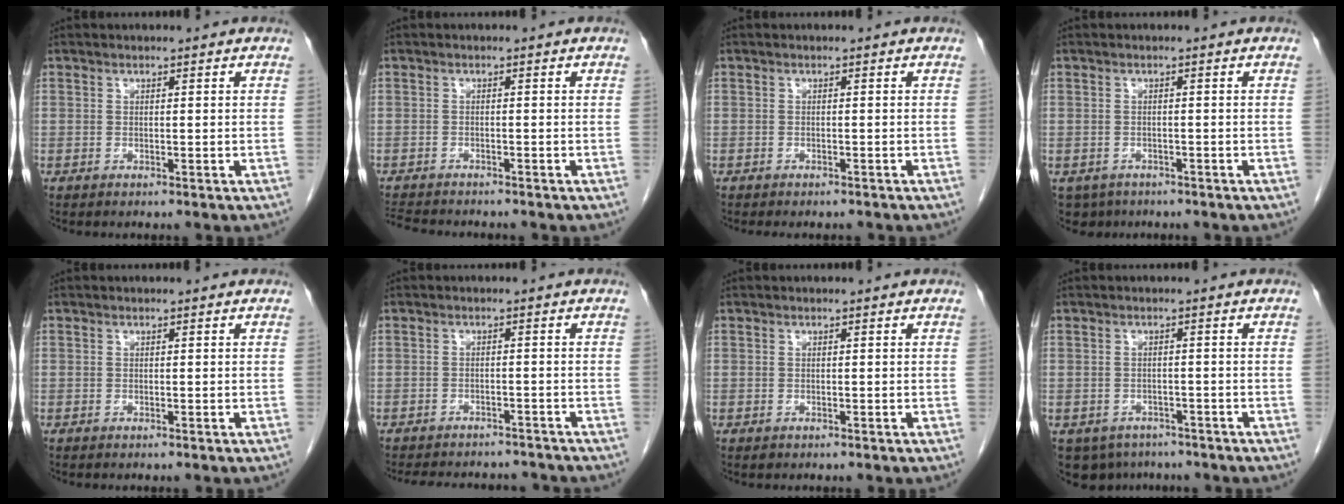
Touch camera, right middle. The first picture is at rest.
{"total": 6.0, "force": [-5.6, 1.1, 2.0], "torque": [-0.033, -0.010, -0.088]}
{"total": 3.7, "force": [-3.2, 1.3, 1.2], "torque": [-0.014, -0.005, -0.037]}
{"total": 4.1, "force": [-2.9, 2.9, 0.6], "torque": [-0.007, 0.000, -0.041]}
{"total": 0.0}
{"total": 12.0, "force": [-10.9, 3.7, 3.3], "torque": [-0.067, 0.010, -0.130]}
{"total": 0.0}
{"total": 6.2, "force": [-4.5, 4.1, 1.0], "torque": [-0.016, 0.002, -0.057]}